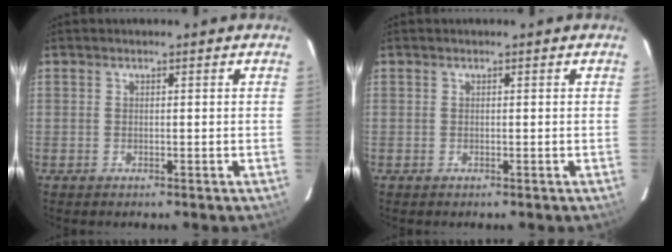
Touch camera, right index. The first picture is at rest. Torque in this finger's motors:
{"motor_torque": [0.00, 0.00, 0.00, 0.00]}